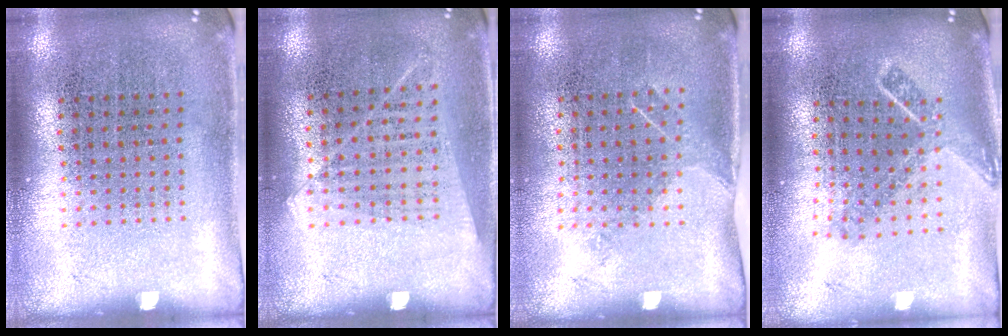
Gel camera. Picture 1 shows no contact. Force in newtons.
{"total": 1.1, "press": 1.0, "slide": 0.6}
{"total": 1.2, "press": 1.0, "slide": 0.7}
{"total": 1.8, "press": 1.3, "slide": 1.3}